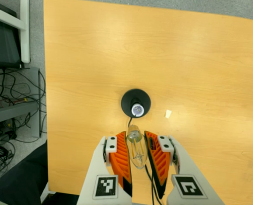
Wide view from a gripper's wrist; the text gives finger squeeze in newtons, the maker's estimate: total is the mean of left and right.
{"total": 17.6, "left": 18.8, "right": 16.4}